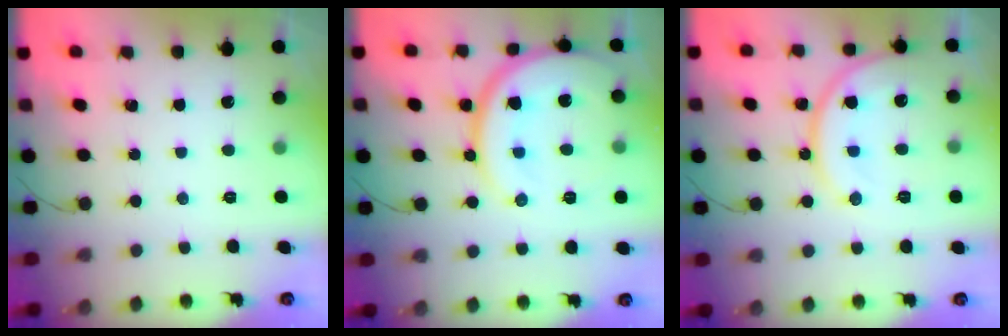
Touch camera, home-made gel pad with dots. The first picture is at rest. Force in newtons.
{"total": 18.4, "press": 18.3, "slide": 1.9}
{"total": 14.6, "press": 14.5, "slide": 1.7}